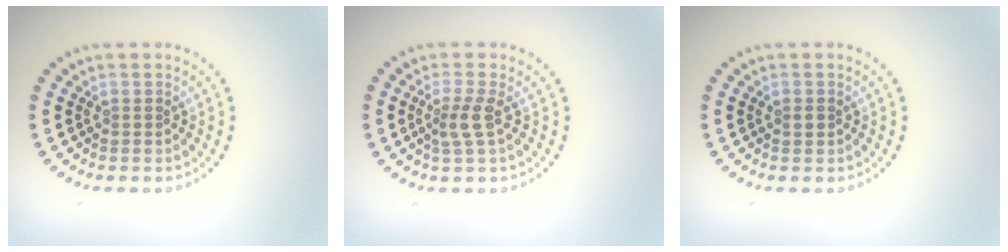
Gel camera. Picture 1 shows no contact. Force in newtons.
{"total": 2.1, "press": 1.6, "slide": 1.4}
{"total": 0.8, "press": 0.8, "slide": 0.1}